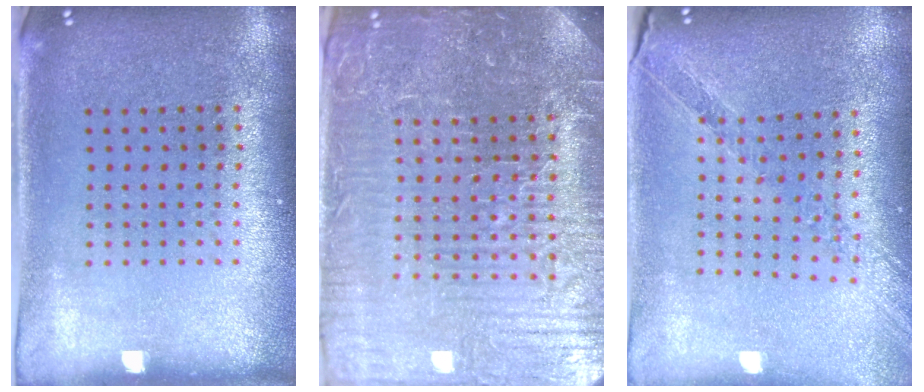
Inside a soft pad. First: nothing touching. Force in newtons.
{"total": 5.9, "press": 5.4, "slide": 2.3}
{"total": 1.0, "press": 1.0, "slide": 0.1}